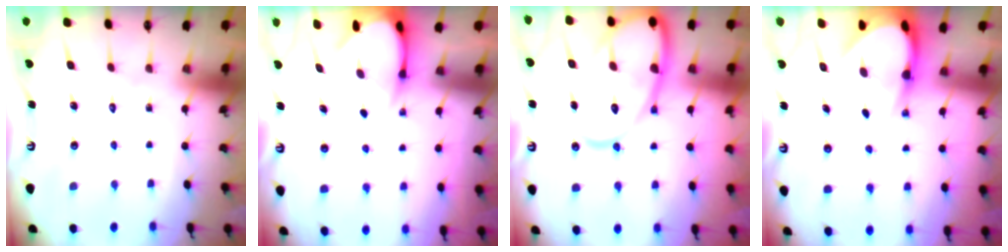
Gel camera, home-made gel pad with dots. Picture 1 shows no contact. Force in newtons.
{"total": 4.0, "press": 4.0, "slide": 0.4}
{"total": 17.0, "press": 16.9, "slide": 1.8}
{"total": 5.4, "press": 5.3, "slide": 0.7}